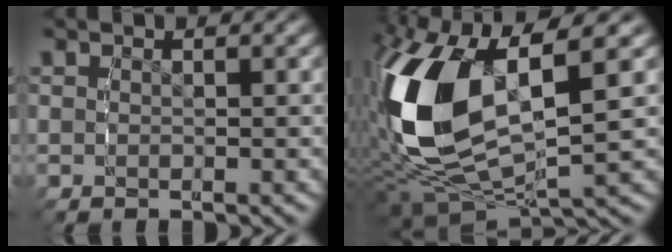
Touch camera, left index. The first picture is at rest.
{"total": 13.3, "force": [-0.5, 8.0, 10.6], "torque": [-0.252, -0.031, 0.000]}